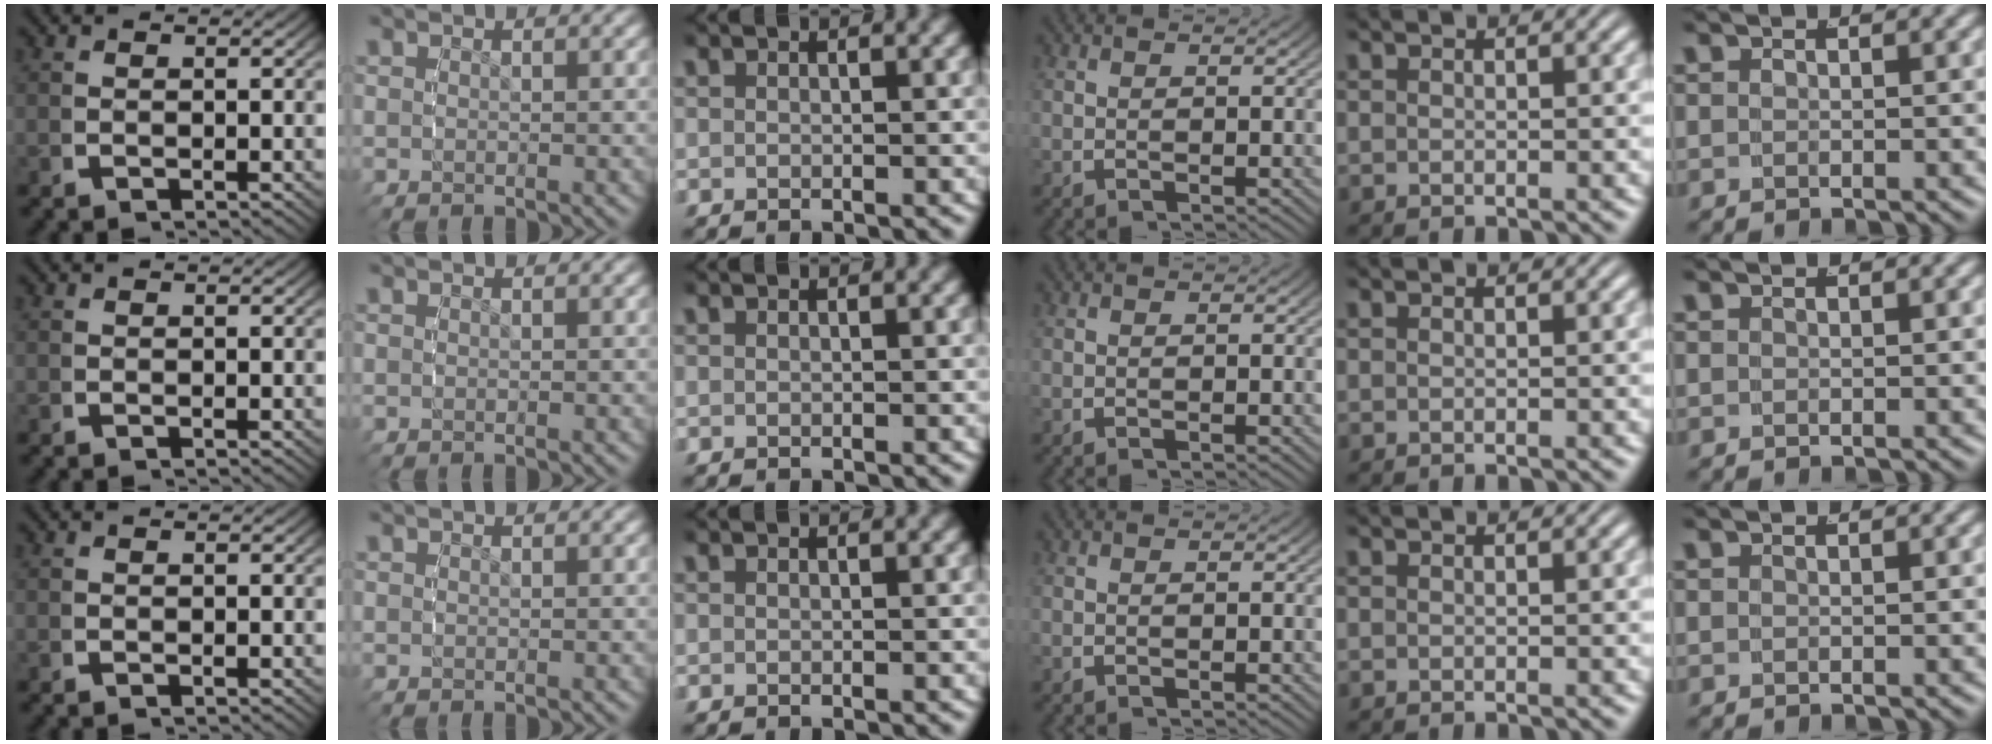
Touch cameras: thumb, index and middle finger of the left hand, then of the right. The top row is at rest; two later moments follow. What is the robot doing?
{"motion": "reach", "object": "ribbon"}